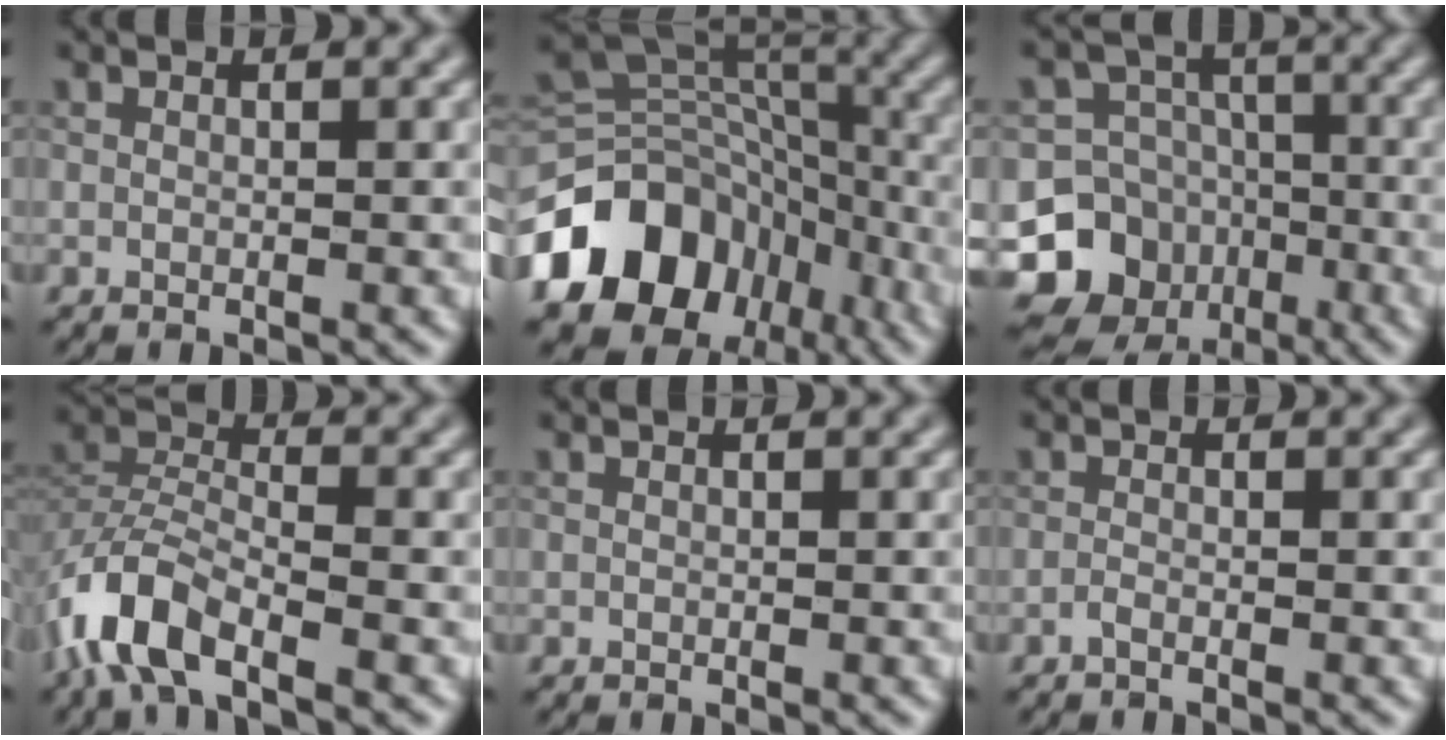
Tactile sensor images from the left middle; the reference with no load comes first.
{"total": 13.5, "force": [-6.6, 10.0, 6.0], "torque": [-0.133, 0.005, -0.115]}
{"total": 14.1, "force": [-6.1, 12.6, 2.2], "torque": [-0.068, -0.032, -0.096]}
{"total": 6.0, "force": [-3.7, 2.5, 4.0], "torque": [-0.078, 0.002, -0.082]}
{"total": 0.0}
{"total": 0.6, "force": [-0.4, 0.1, 0.4], "torque": [-0.009, 0.000, -0.010]}